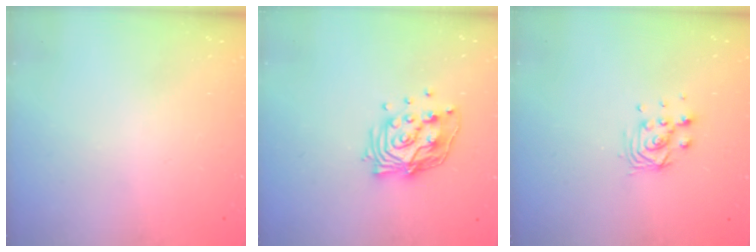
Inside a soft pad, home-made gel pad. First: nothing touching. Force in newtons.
{"total": 13.1, "press": 13.1, "slide": 1.2}
{"total": 6.8, "press": 6.8, "slide": 0.5}